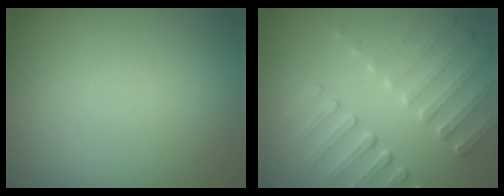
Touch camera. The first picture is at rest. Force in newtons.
{"total": 5.0, "press": 3.8, "slide": 3.3}